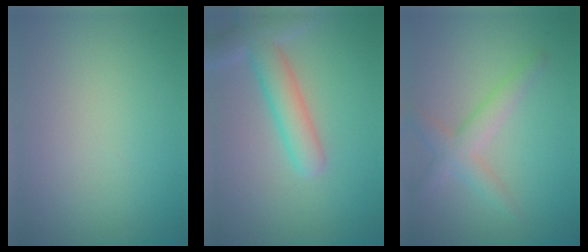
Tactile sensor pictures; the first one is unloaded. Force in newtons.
{"total": 5.4, "press": 5.4, "slide": 0.4}
{"total": 3.2, "press": 3.1, "slide": 0.1}